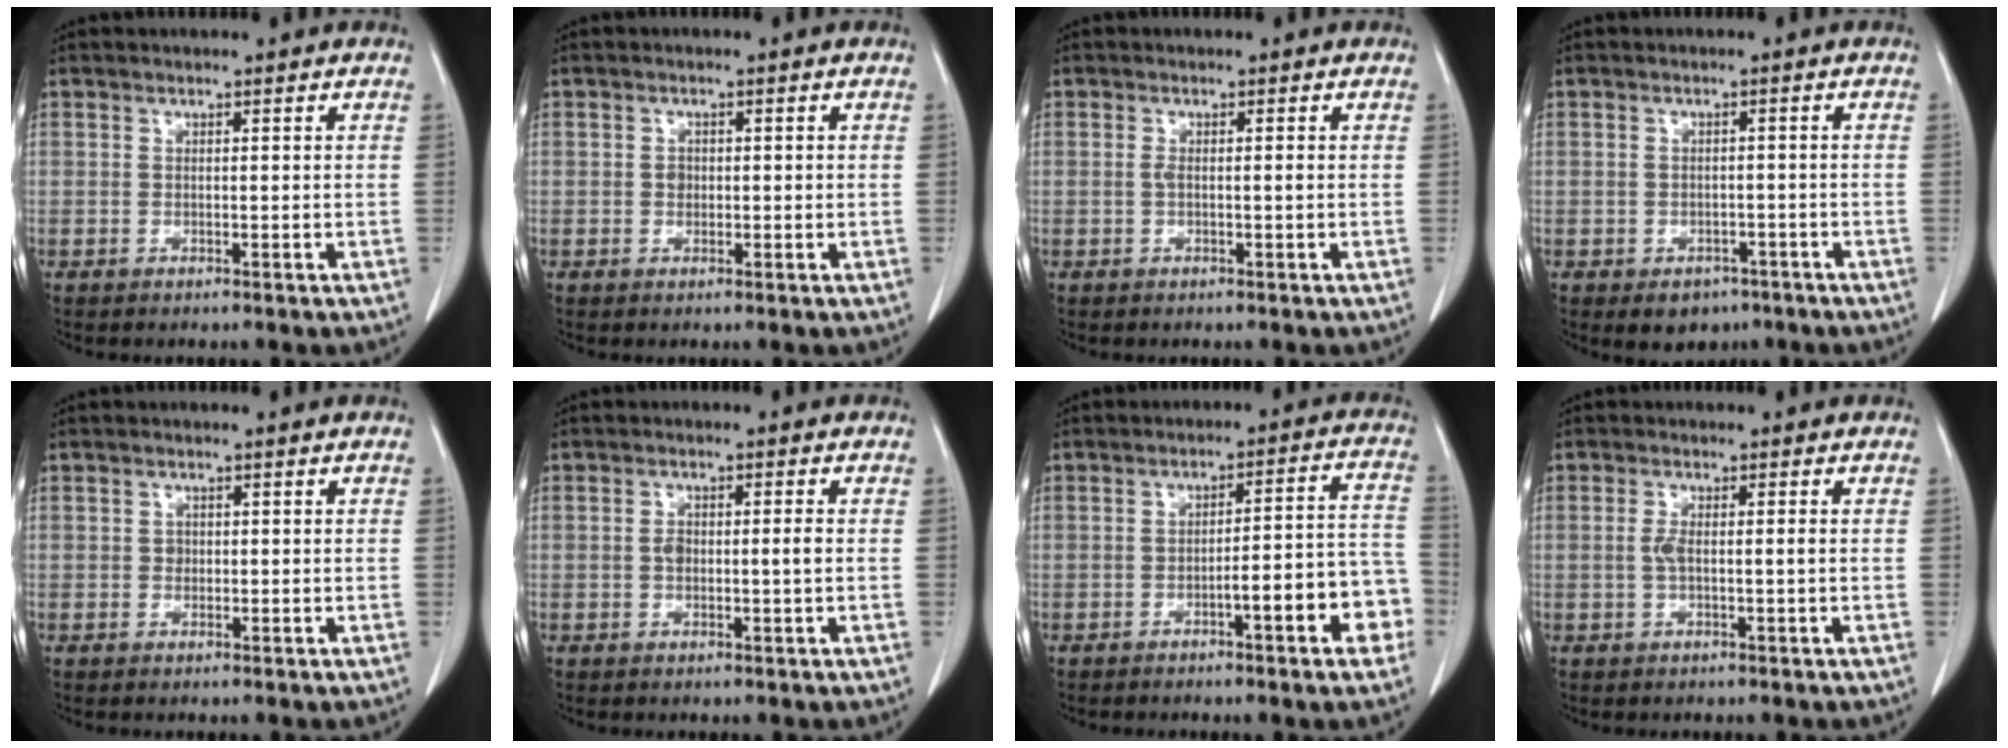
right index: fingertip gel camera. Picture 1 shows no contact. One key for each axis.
{"total": 1.3, "fx": -0.1, "fy": 1.1, "fz": 0.7, "tx": -0.012, "ty": 0.003, "tz": -0.001}
{"total": 1.1, "fx": -0.2, "fy": 0.1, "fz": 1.1, "tx": -0.022, "ty": 0.000, "tz": -0.002}
{"total": 4.1, "fx": -2.6, "fy": 2.8, "fz": 1.4, "tx": -0.012, "ty": 0.005, "tz": -0.026}
{"total": 0.9, "fx": 0.0, "fy": 0.8, "fz": 0.4, "tx": -0.003, "ty": 0.003, "tz": 0.000}
{"total": 3.0, "fx": -0.2, "fy": 0.9, "fz": 2.9, "tx": -0.054, "ty": 0.004, "tz": -0.001}
{"total": 9.8, "fx": -4.1, "fy": 1.4, "fz": 8.8, "tx": -0.100, "ty": 0.032, "tz": -0.051}
{"total": 2.2, "fx": -0.2, "fy": 0.3, "fz": 2.2, "tx": -0.047, "ty": 0.001, "tz": -0.004}